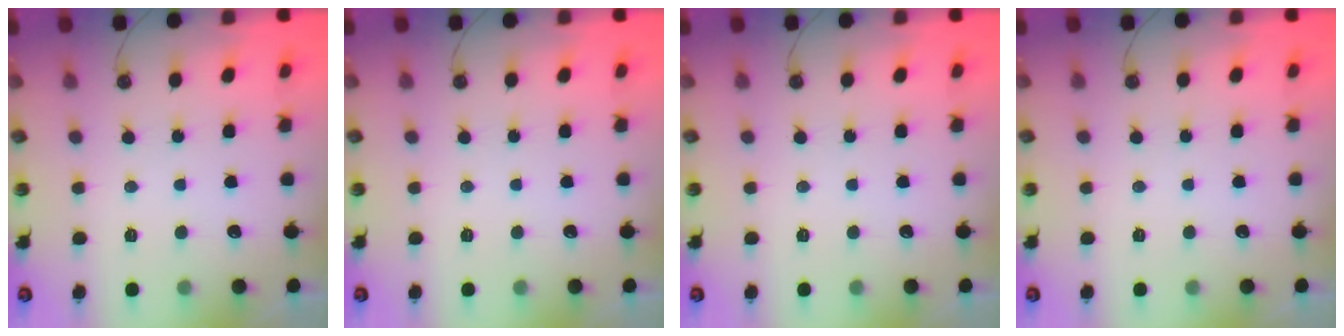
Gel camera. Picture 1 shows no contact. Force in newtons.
{"total": 0.0}
{"total": 0.0}
{"total": 0.0}